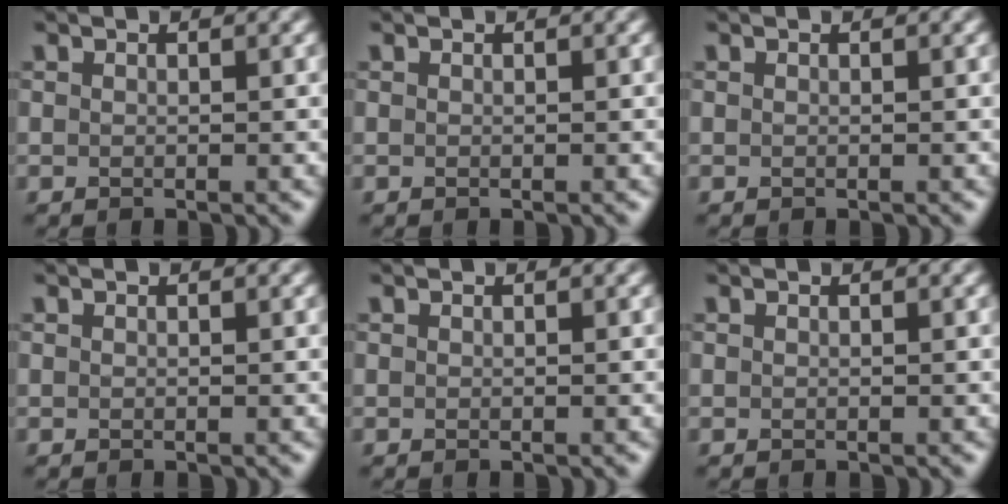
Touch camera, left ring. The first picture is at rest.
{"total": 0.0}
{"total": 0.0}
{"total": 0.0}
{"total": 0.0}
{"total": 0.0}